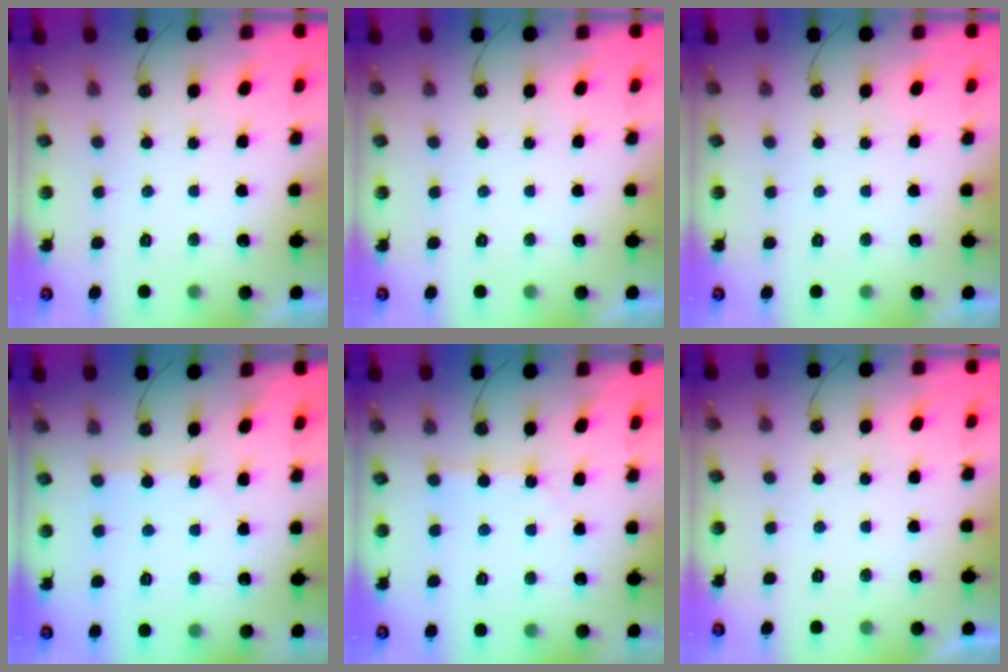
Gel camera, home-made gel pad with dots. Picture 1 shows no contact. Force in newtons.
{"total": 0.0}
{"total": 0.0}
{"total": 2.4, "press": 2.4, "slide": 0.3}
{"total": 1.3, "press": 1.2, "slide": 0.2}
{"total": 0.0}